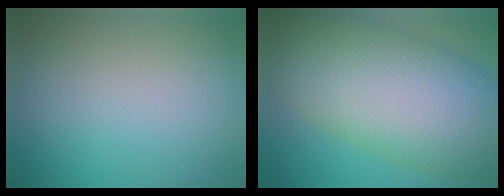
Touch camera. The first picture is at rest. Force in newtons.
{"total": 14.3, "press": 14.3, "slide": 0.5}